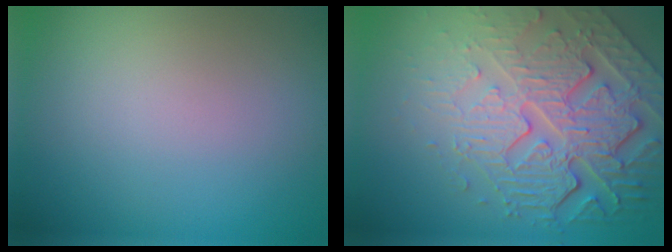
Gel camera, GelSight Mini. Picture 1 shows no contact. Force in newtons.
{"total": 8.6, "press": 5.9, "slide": 6.3}